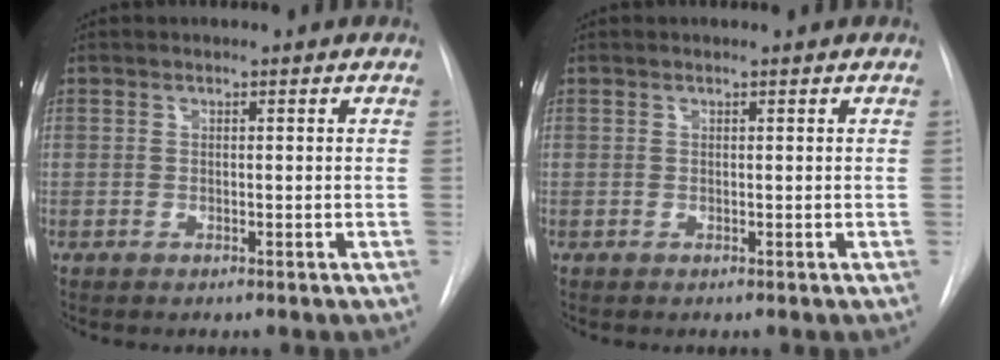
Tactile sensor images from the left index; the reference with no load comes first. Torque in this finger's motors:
{"motor_torque": [0.00, 0.00, 0.00, 0.00]}